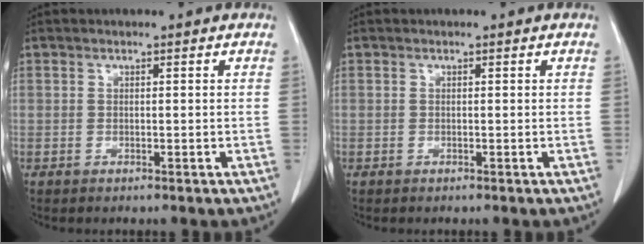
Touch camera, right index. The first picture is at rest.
{"total": 0.0}